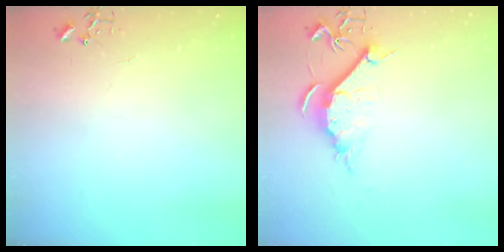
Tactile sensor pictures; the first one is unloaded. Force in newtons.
{"total": 9.3, "press": 9.2, "slide": 1.0}